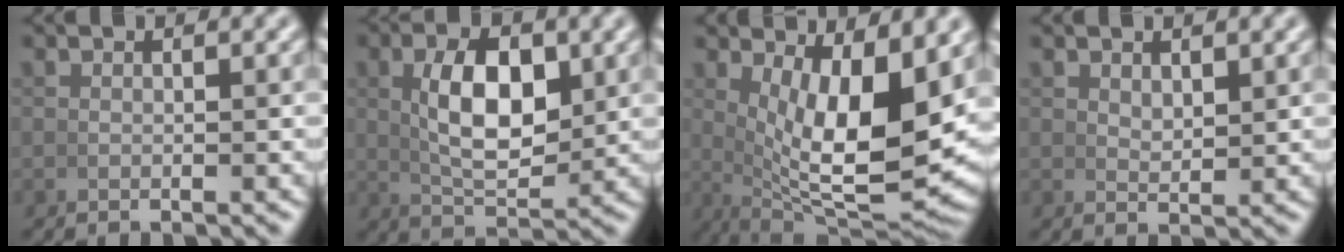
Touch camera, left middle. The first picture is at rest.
{"total": 6.2, "force": [1.0, 2.7, 5.5], "torque": [-0.086, -0.007, 0.024]}
{"total": 13.6, "force": [1.7, 5.7, 12.2], "torque": [-0.193, -0.042, 0.049]}
{"total": 1.5, "force": [1.3, 0.1, 0.8], "torque": [-0.010, -0.006, 0.030]}